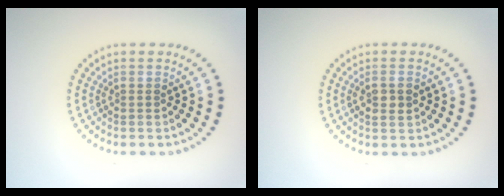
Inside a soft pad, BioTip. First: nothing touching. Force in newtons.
{"total": 1.7, "press": 1.7, "slide": 0.2}